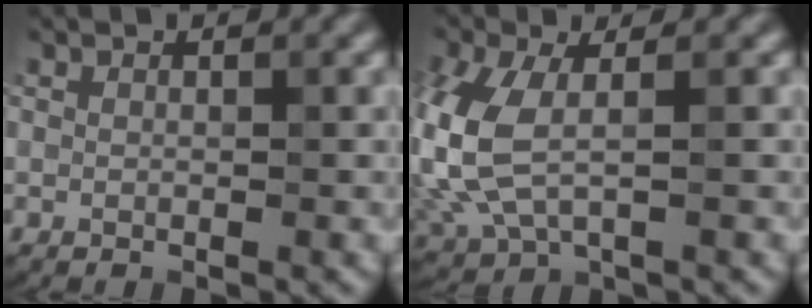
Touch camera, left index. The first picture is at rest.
{"total": 7.4, "force": [0.0, 4.2, 6.1], "torque": [-0.173, -0.005, 0.000]}